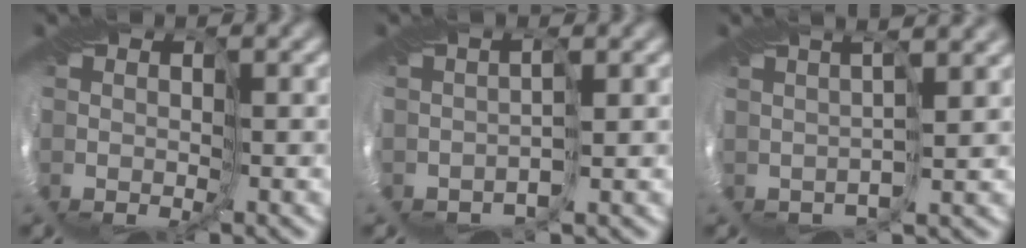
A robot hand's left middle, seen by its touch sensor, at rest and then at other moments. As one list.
[{"total": 0.7, "force": [-0.7, 0.0, 0.1], "torque": [-0.017, 0.002, -0.012]}, {"total": 3.3, "force": [2.7, 0.3, 2.0], "torque": [-0.015, 0.044, 0.027]}]